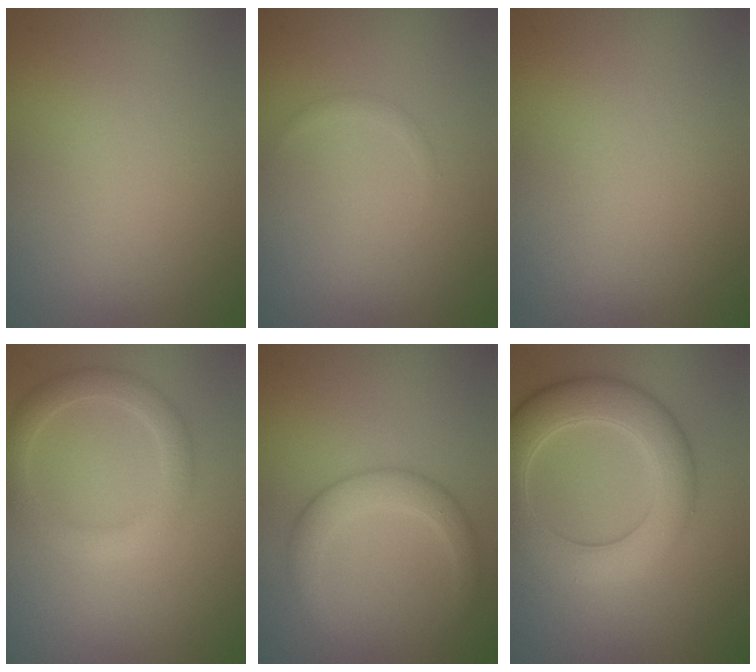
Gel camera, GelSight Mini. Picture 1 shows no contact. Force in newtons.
{"total": 0.5, "press": 0.5, "slide": 0.0}
{"total": 0.0}
{"total": 3.0, "press": 3.0, "slide": 0.3}
{"total": 2.9, "press": 2.9, "slide": 0.3}
{"total": 6.9, "press": 6.9, "slide": 0.2}